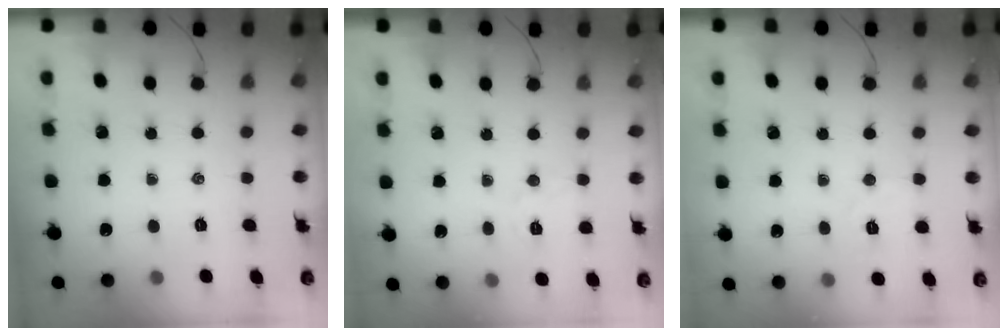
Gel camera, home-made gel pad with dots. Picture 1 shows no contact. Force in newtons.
{"total": 4.3, "press": 4.1, "slide": 1.3}
{"total": 4.3, "press": 4.2, "slide": 0.9}